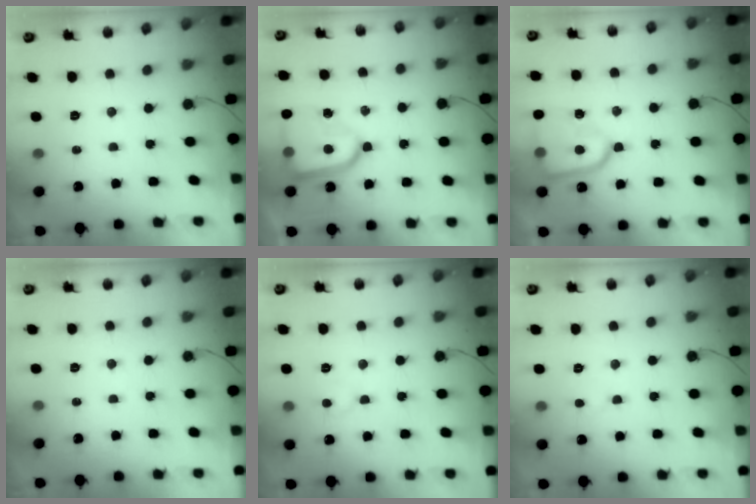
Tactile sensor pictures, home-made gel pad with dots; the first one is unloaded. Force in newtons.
{"total": 16.8, "press": 16.7, "slide": 1.6}
{"total": 15.3, "press": 15.3, "slide": 1.2}
{"total": 0.0}
{"total": 6.2, "press": 6.2, "slide": 0.5}
{"total": 2.4, "press": 2.4, "slide": 0.2}